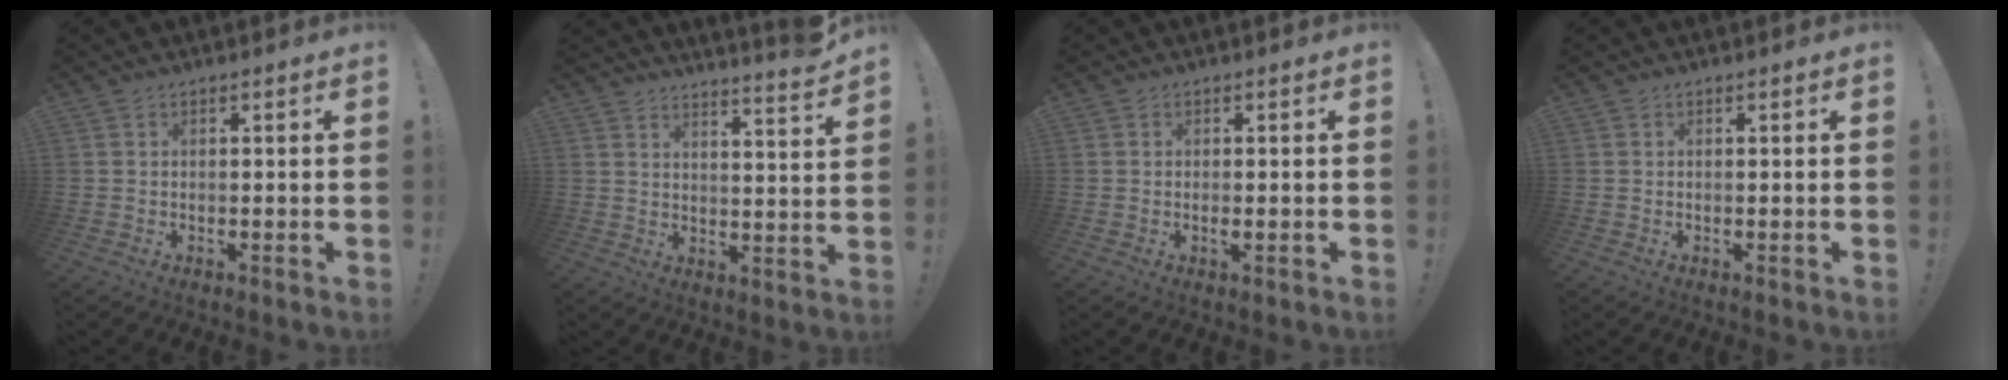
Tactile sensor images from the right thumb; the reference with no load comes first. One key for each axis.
{"total": 5.5, "fx": 4.8, "fy": -0.4, "fz": 2.8, "tx": -0.027, "ty": -0.053, "tz": 0.075}
{"total": 1.0, "fx": -0.1, "fy": 0.1, "fz": 1.0, "tx": -0.017, "ty": -0.002, "tz": -0.003}
{"total": 0.0}